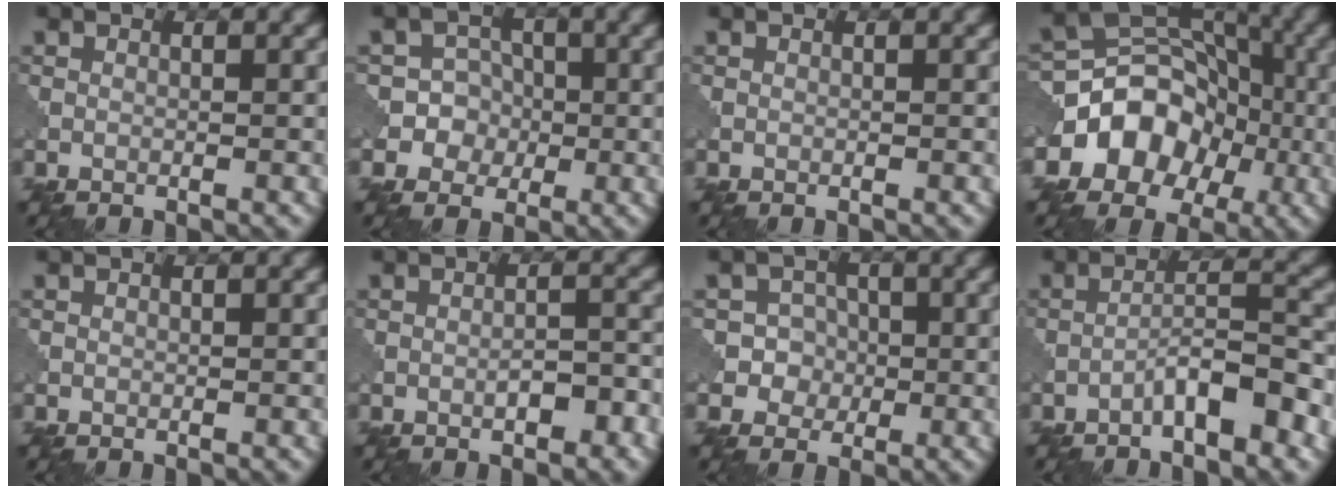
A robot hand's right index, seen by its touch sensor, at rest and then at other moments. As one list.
[{"total": 5.5, "force": [-1.1, 5.2, 1.1], "torque": [-0.006, 0.022, -0.043]}, {"total": 0.0}, {"total": 8.6, "force": [-2.6, 6.7, 4.8], "torque": [-0.055, 0.015, -0.058]}, {"total": 0.0}, {"total": 2.9, "force": [-1.3, 0.9, 2.5], "torque": [-0.040, 0.004, -0.020]}, {"total": 4.3, "force": [-0.8, 4.1, 0.9], "torque": [0.002, 0.017, -0.033]}, {"total": 4.7, "force": [-2.8, 0.9, 3.6], "torque": [-0.060, 0.017, -0.053]}]